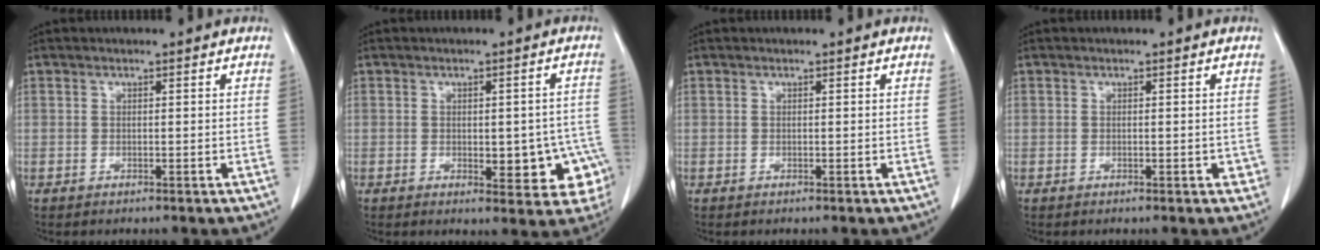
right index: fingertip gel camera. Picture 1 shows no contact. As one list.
[{"total": 9.8, "force": [-2.6, 4.7, 8.2], "torque": [-0.080, 0.011, -0.024]}, {"total": 0.0}, {"total": 1.3, "force": [-0.2, 0.9, 1.0], "torque": [-0.004, 0.001, -0.001]}]